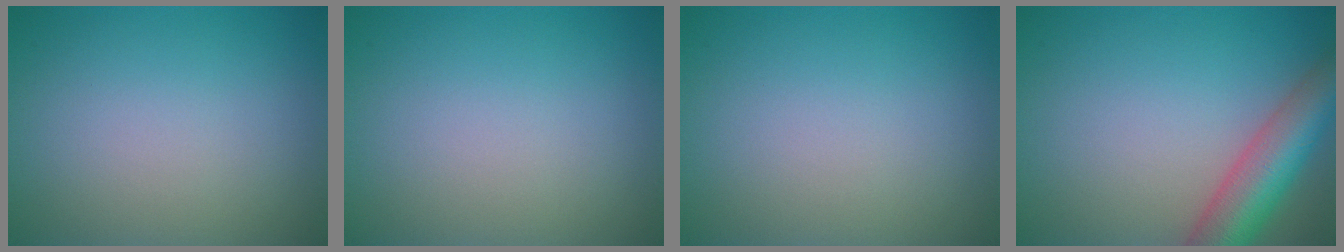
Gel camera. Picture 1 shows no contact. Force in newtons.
{"total": 0.0}
{"total": 0.0}
{"total": 6.9, "press": 6.9, "slide": 0.2}